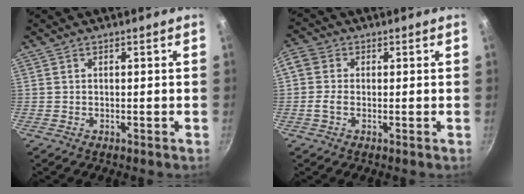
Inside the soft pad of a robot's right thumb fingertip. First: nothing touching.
{"total": 4.2, "force": [-0.5, 3.1, 2.7], "torque": [-0.058, 0.011, -0.023]}